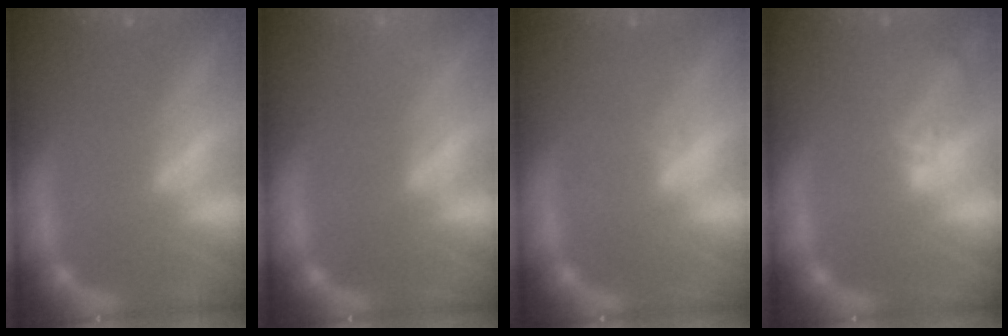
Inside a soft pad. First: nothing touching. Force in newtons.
{"total": 2.4}
{"total": 1.0}
{"total": 4.0}